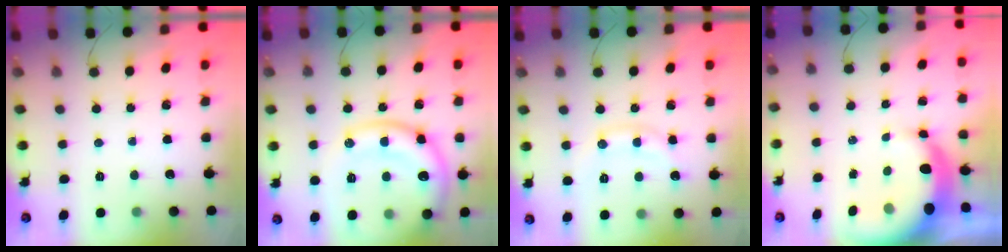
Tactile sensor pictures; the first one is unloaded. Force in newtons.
{"total": 18.7, "press": 18.5, "slide": 2.2}
{"total": 8.4, "press": 8.4, "slide": 0.3}
{"total": 10.0, "press": 9.8, "slide": 1.9}